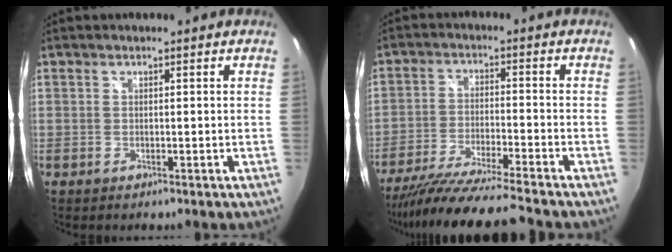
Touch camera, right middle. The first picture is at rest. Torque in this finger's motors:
{"motor_torque": [1.14, -1.00, 0.23, 0.08]}